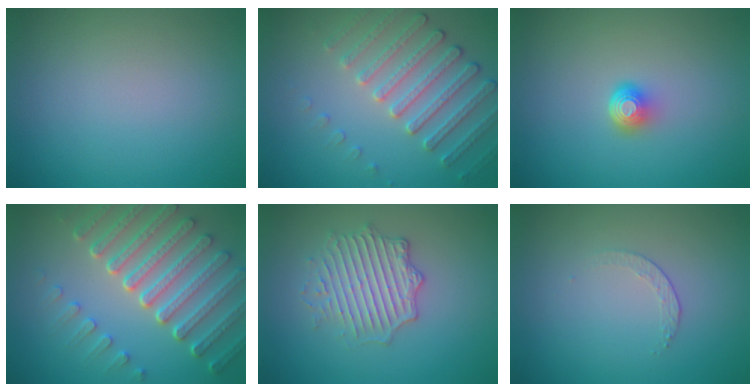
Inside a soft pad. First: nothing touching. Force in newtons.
{"total": 4.0, "press": 3.8, "slide": 1.4}
{"total": 2.1, "press": 1.4, "slide": 1.6}
{"total": 7.3, "press": 5.5, "slide": 4.8}
{"total": 3.7, "press": 3.4, "slide": 1.6}
{"total": 1.2, "press": 0.5, "slide": 1.1}